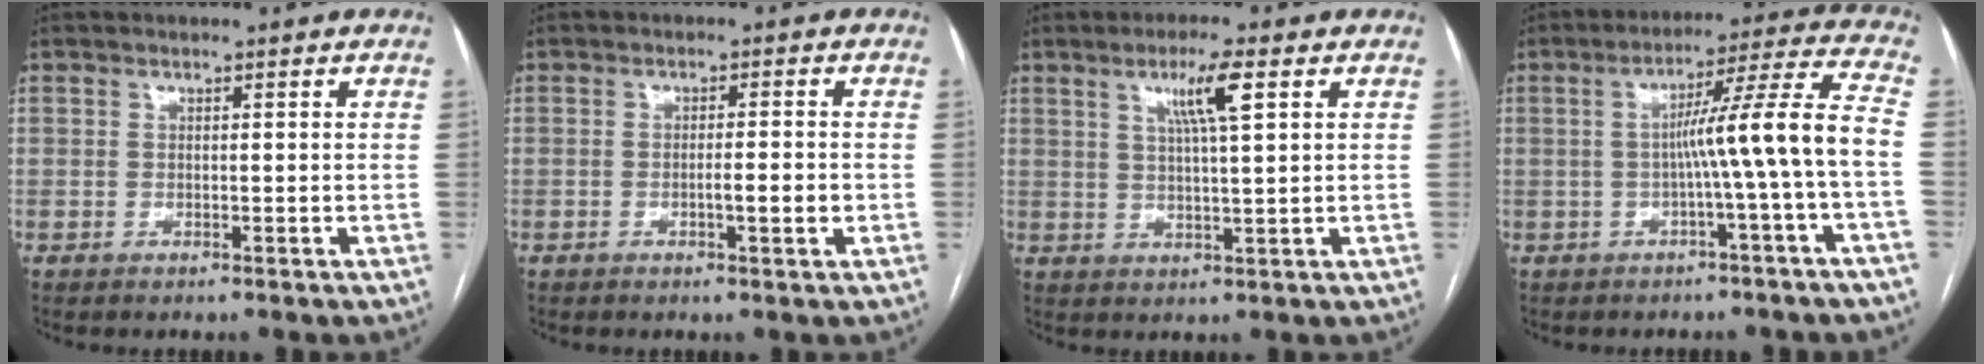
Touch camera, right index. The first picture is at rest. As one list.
[{"total": 3.0, "force": [-0.7, 0.3, 2.9], "torque": [-0.047, 0.001, -0.008]}, {"total": 6.1, "force": [2.7, 0.0, 5.5], "torque": [-0.098, 0.003, 0.047]}, {"total": 10.4, "force": [-1.9, -2.1, 10.0], "torque": [-0.147, 0.024, -0.026]}]